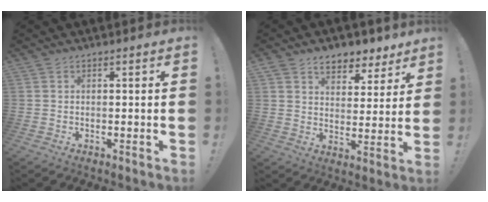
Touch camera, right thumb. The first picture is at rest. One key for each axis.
{"total": 8.2, "fx": 6.0, "fy": 4.7, "fz": 2.9, "tx": -0.037, "ty": -0.041, "tz": 0.111}